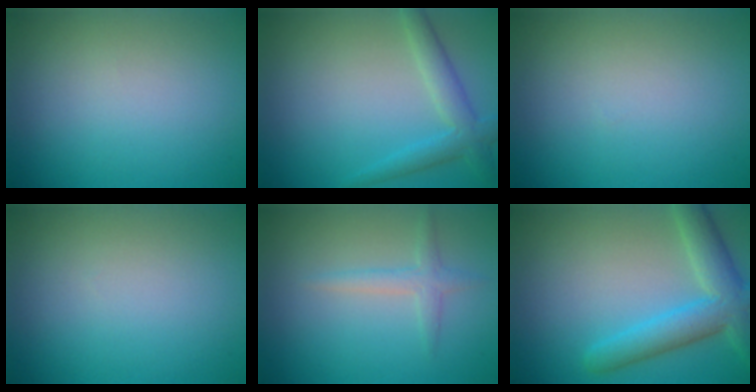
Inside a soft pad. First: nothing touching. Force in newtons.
{"total": 3.0, "press": 3.0, "slide": 0.0}
{"total": 0.0}
{"total": 0.0}
{"total": 1.7, "press": 1.7, "slide": 0.1}
{"total": 5.9, "press": 5.9, "slide": 0.3}